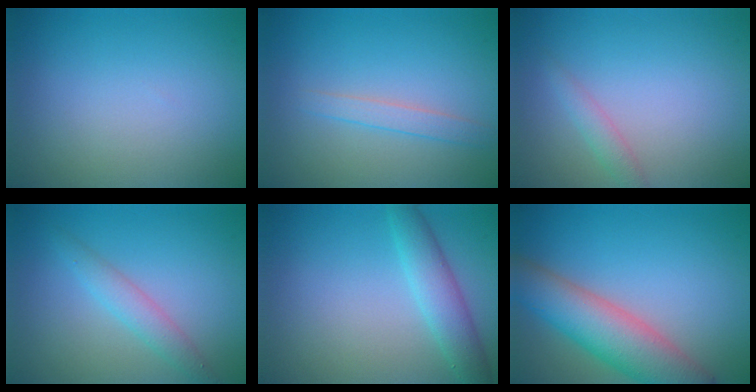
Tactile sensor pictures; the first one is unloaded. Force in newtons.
{"total": 1.6, "press": 1.6, "slide": 0.1}
{"total": 1.5, "press": 1.5, "slide": 0.0}
{"total": 2.2, "press": 2.2, "slide": 0.0}
{"total": 3.4, "press": 3.4, "slide": 0.1}
{"total": 7.3, "press": 7.3, "slide": 0.3}